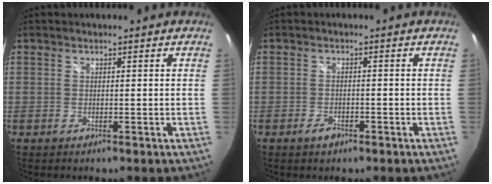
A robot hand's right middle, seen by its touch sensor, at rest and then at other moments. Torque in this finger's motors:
{"motor_torque": [0.41, -0.14, 0.00, 0.00]}